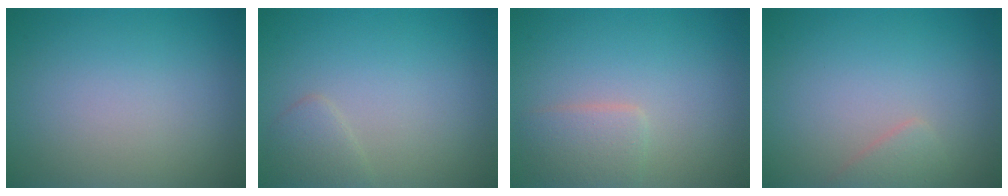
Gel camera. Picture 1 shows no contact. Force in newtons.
{"total": 1.4, "press": 1.4, "slide": 0.1}
{"total": 2.3, "press": 2.3, "slide": 0.1}
{"total": 1.3, "press": 1.3, "slide": 0.1}